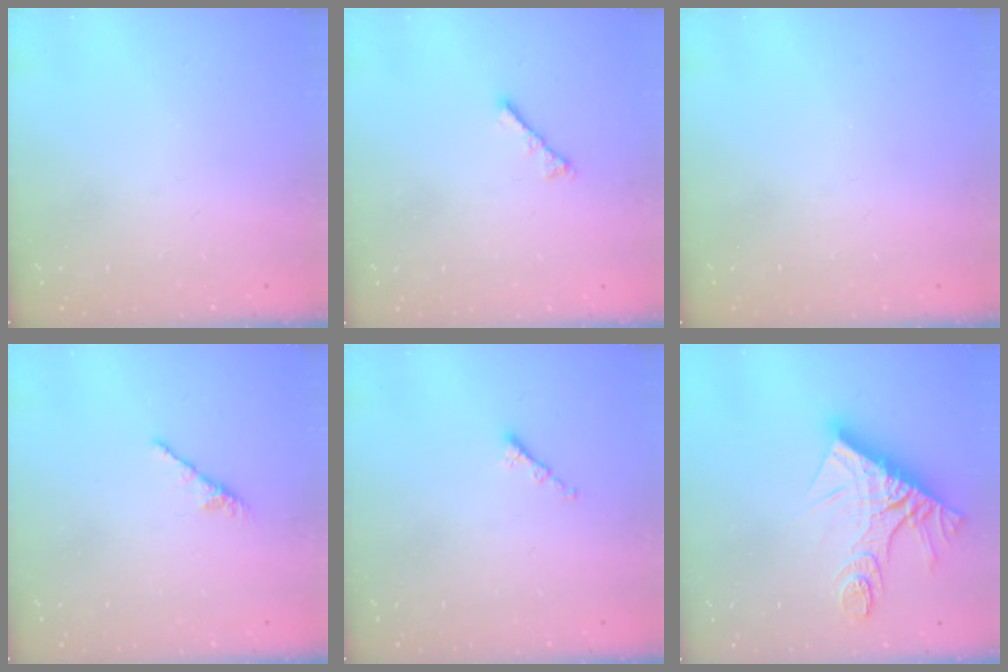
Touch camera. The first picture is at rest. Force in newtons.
{"total": 3.4, "press": 3.4, "slide": 0.6}
{"total": 0.0}
{"total": 0.0}
{"total": 0.8, "press": 0.8, "slide": 0.2}
{"total": 16.4, "press": 16.3, "slide": 1.5}